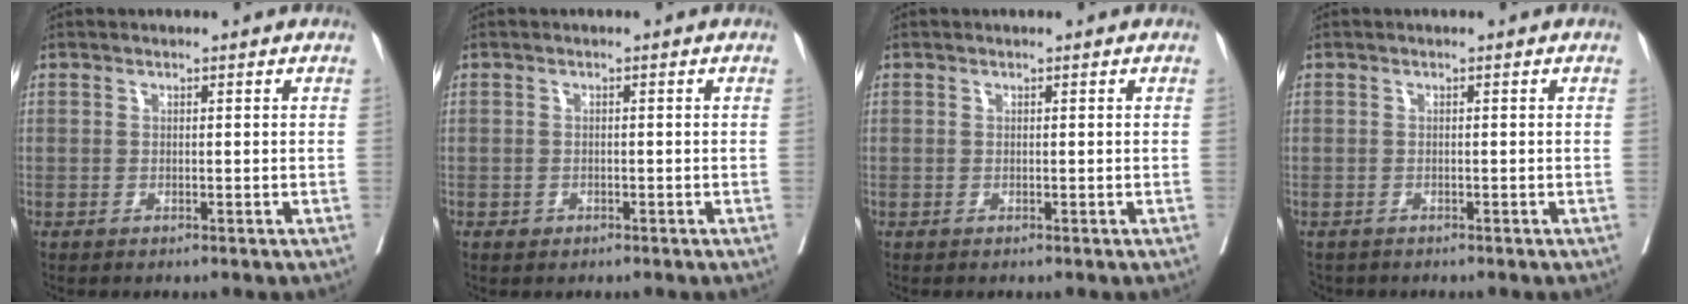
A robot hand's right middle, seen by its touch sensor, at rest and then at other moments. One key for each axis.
{"total": 0.9, "fx": -0.5, "fy": 0.7, "fz": 0.2, "tx": -0.006, "ty": 0.002, "tz": -0.005}
{"total": 0.0}
{"total": 2.1, "fx": -1.8, "fy": 1.1, "fz": 0.4, "tx": -0.011, "ty": -0.003, "tz": -0.028}